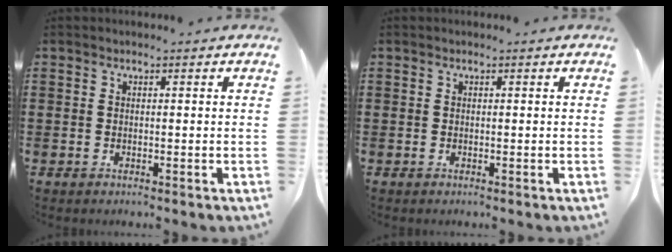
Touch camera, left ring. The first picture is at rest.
{"total": 0.0}